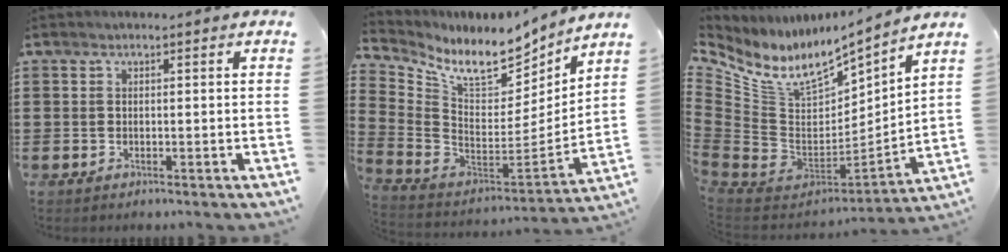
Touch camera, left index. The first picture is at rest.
{"total": 9.0, "force": [7.1, 3.3, 4.4], "torque": [-0.107, -0.055, 0.121]}
{"total": 10.2, "force": [6.6, 4.8, 6.1], "torque": [-0.155, -0.052, 0.119]}